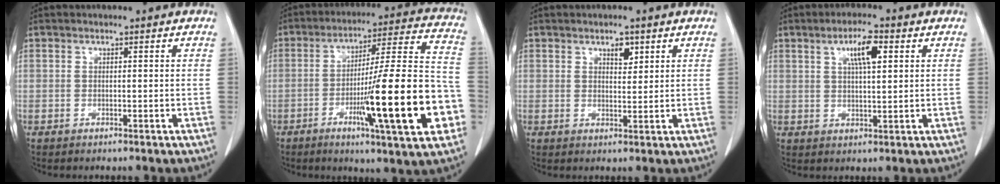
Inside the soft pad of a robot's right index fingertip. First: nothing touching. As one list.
[{"total": 21.6, "force": [-6.6, 1.2, 20.5], "torque": [-0.276, 0.004, -0.099]}, {"total": 2.5, "force": [1.6, 1.2, 1.6], "torque": [-0.024, -0.004, 0.026]}, {"total": 5.7, "force": [2.3, 1.1, 5.1], "torque": [-0.090, 0.005, 0.039]}]